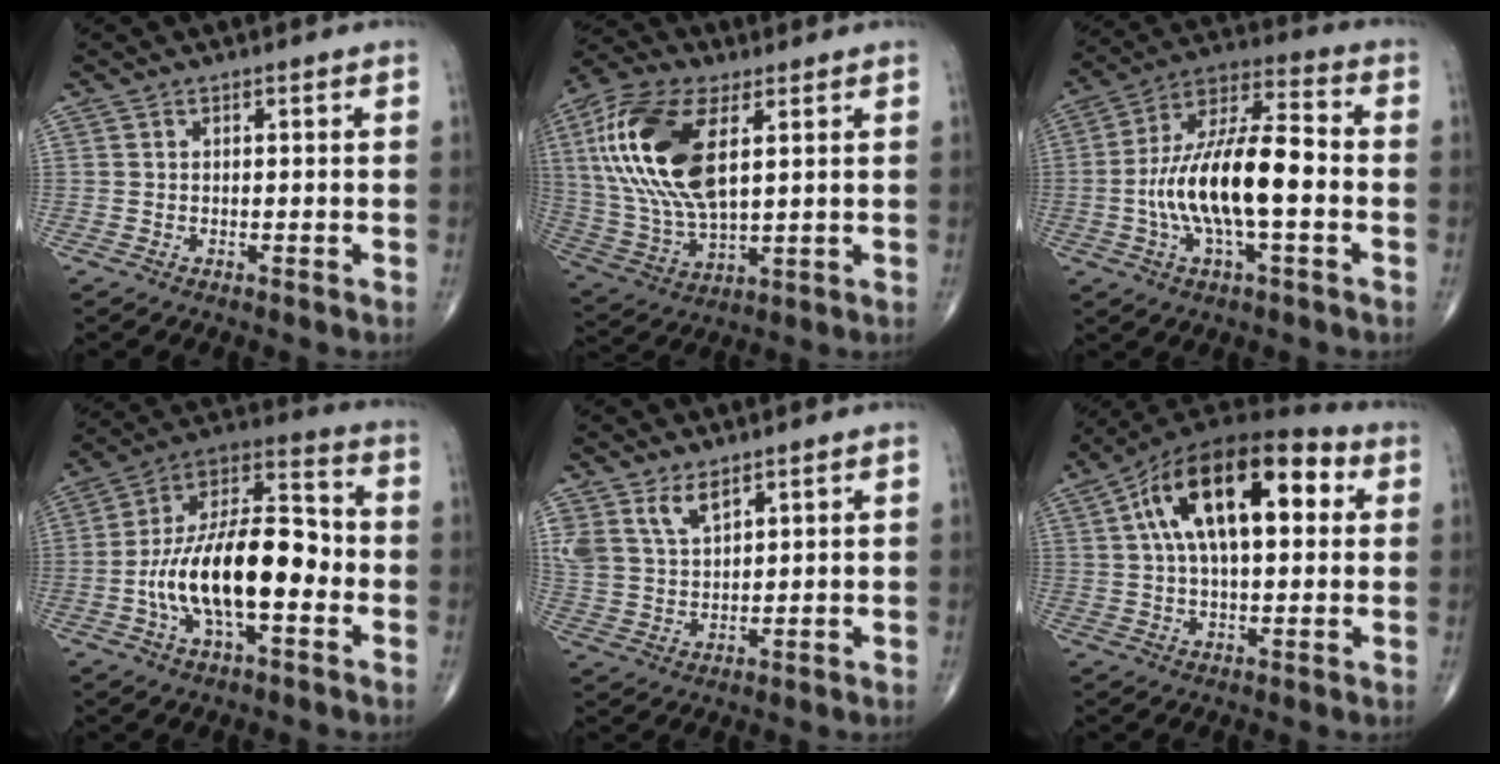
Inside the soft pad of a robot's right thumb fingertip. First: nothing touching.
{"total": 21.0, "force": [5.7, 10.2, 17.5], "torque": [-0.371, -0.009, 0.104]}
{"total": 18.5, "force": [-2.7, 6.8, 17.0], "torque": [-0.314, 0.037, -0.052]}
{"total": 20.3, "force": [-3.8, 9.1, 17.7], "torque": [-0.303, 0.042, -0.071]}
{"total": 6.4, "force": [4.3, 3.0, 3.6], "torque": [-0.062, -0.022, 0.091]}
{"total": 20.9, "force": [5.7, 10.0, 17.5], "torque": [-0.284, 0.028, 0.082]}